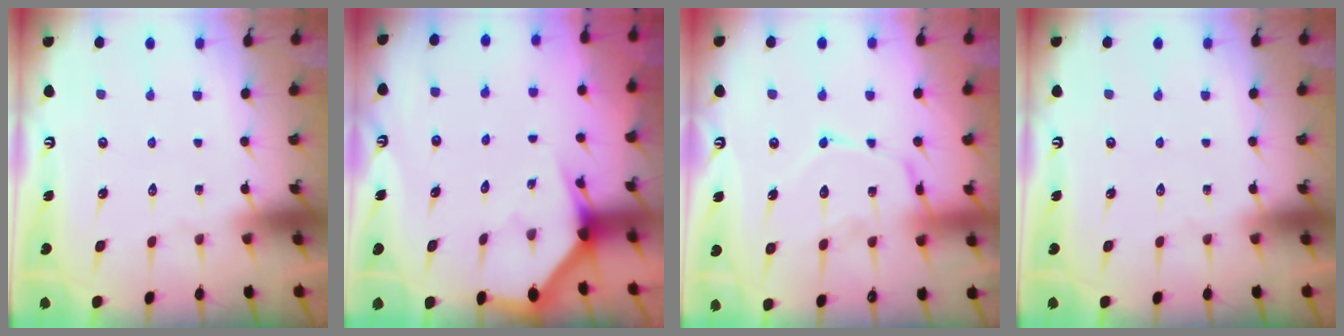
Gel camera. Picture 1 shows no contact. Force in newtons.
{"total": 2.7, "press": 2.7, "slide": 0.1}
{"total": 14.4, "press": 14.4, "slide": 1.2}
{"total": 0.0}